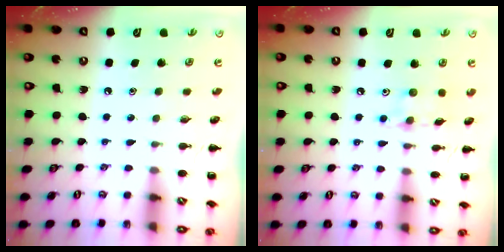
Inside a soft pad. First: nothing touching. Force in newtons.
{"total": 6.5, "press": 6.5, "slide": 1.0}